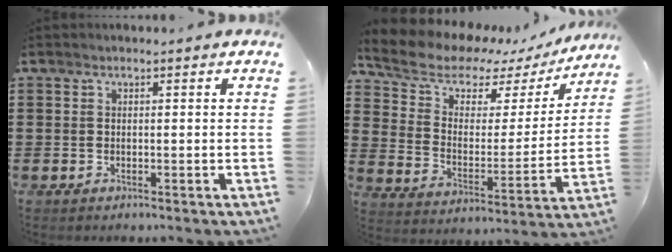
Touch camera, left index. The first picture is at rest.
{"total": 7.5, "force": [6.4, 3.4, 2.0], "torque": [-0.083, -0.037, 0.107]}